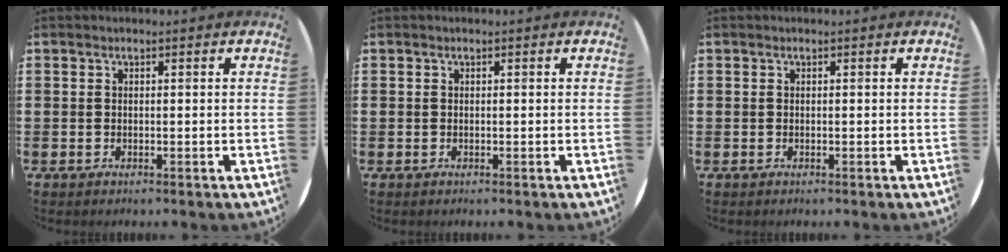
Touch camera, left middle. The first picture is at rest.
{"total": 0.0}
{"total": 0.0}